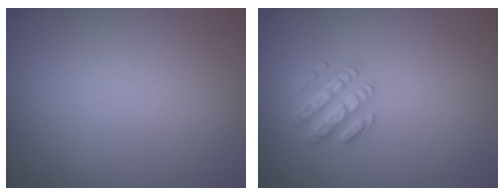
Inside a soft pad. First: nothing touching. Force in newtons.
{"total": 2.5, "press": 2.4, "slide": 0.5}